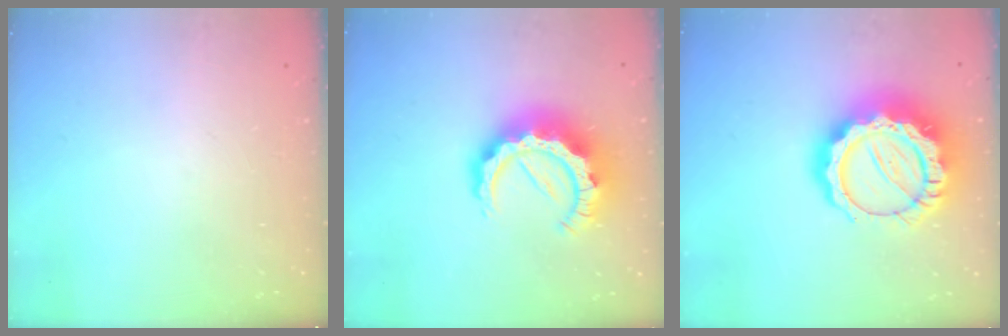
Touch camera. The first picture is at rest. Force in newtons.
{"total": 16.9, "press": 16.8, "slide": 1.5}
{"total": 21.8, "press": 21.7, "slide": 2.0}